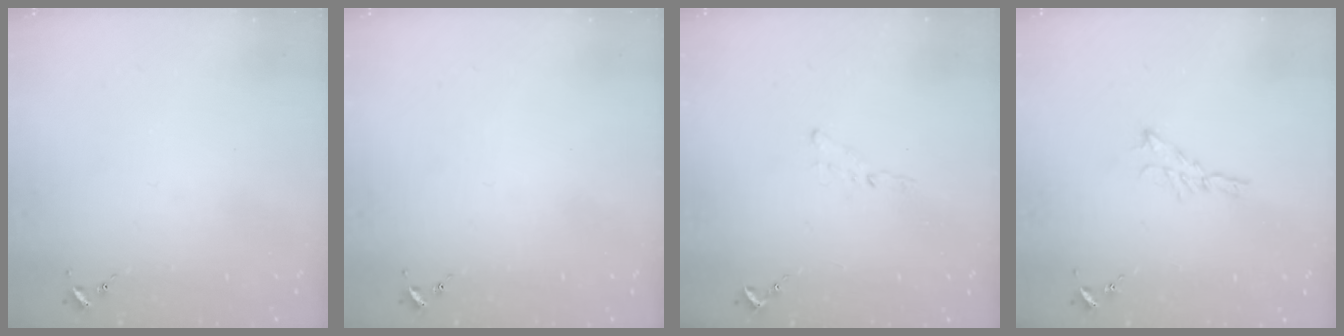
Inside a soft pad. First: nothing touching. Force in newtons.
{"total": 0.0}
{"total": 3.5, "press": 3.5, "slide": 0.4}
{"total": 5.3, "press": 5.3, "slide": 0.2}